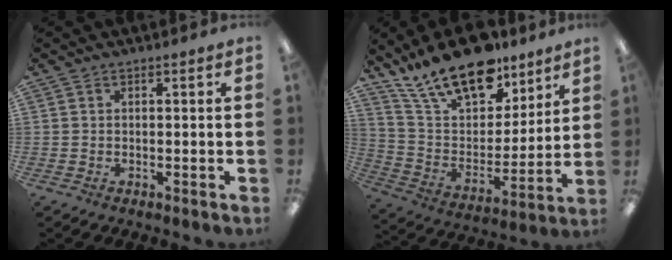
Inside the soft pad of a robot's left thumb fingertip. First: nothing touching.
{"total": 20.8, "force": [15.7, 9.2, 10.2], "torque": [-0.195, -0.097, 0.279]}